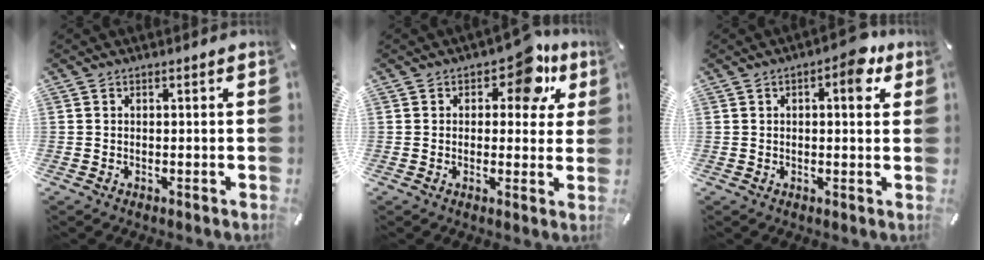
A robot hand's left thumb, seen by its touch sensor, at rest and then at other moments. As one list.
[{"total": 10.1, "force": [5.7, 5.4, 6.3], "torque": [-0.068, -0.032, 0.091]}, {"total": 7.1, "force": [2.5, 3.3, 5.8], "torque": [-0.060, -0.008, 0.031]}]